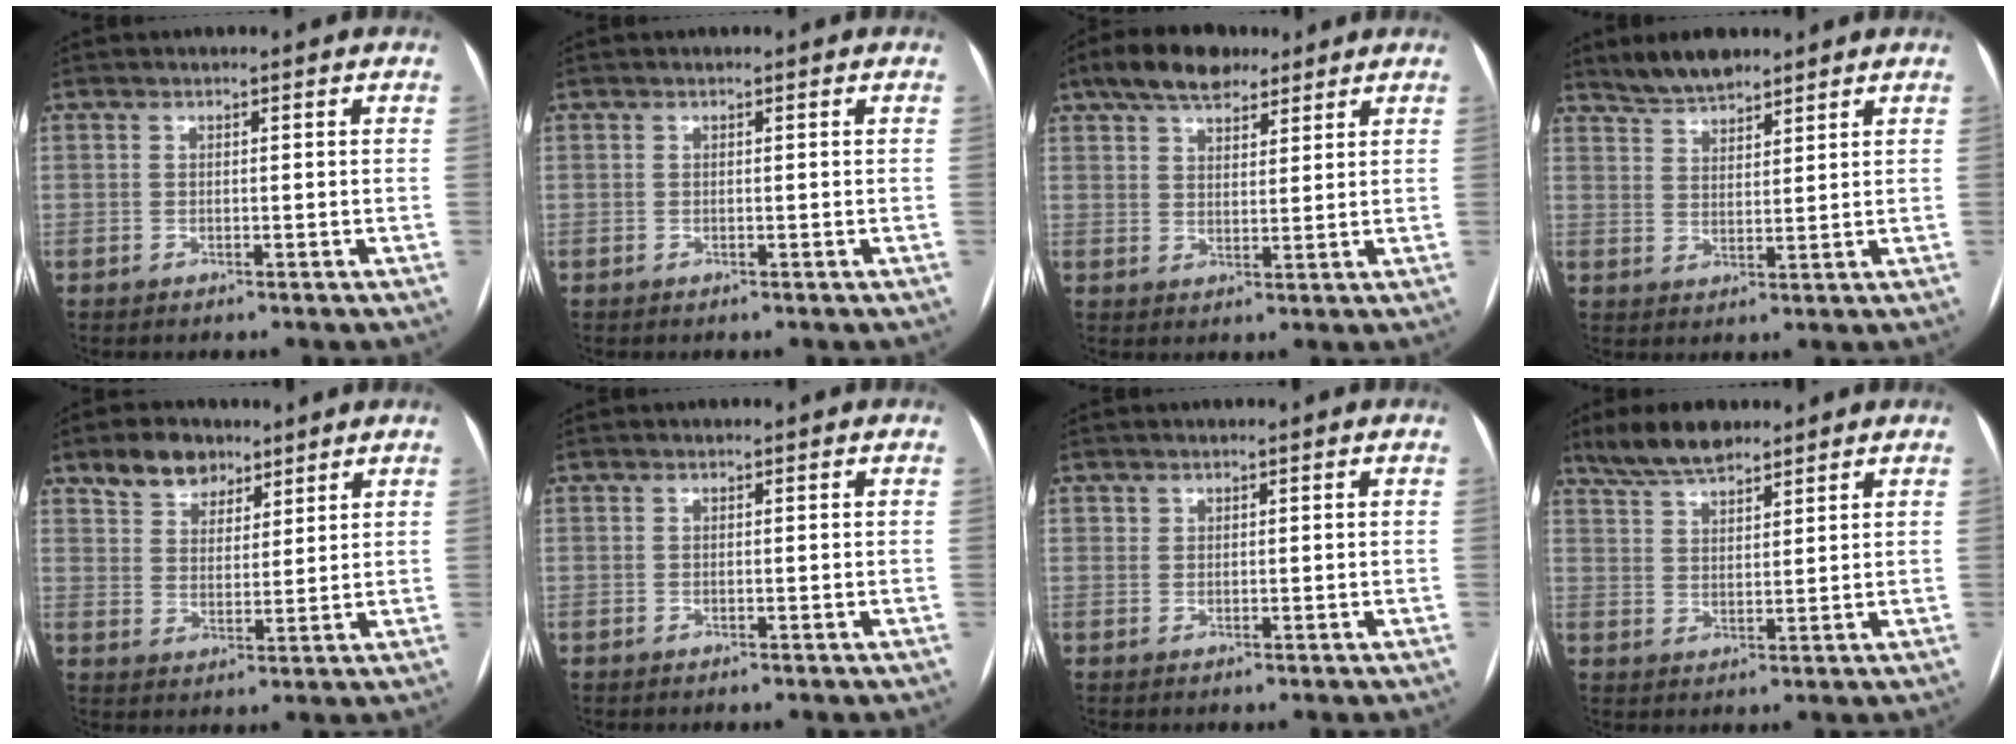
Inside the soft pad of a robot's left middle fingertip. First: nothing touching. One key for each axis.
{"total": 0.0}
{"total": 8.6, "fx": 6.2, "fy": 3.8, "fz": 4.6, "tx": -0.082, "ty": 0.021, "tz": 0.107}
{"total": 5.4, "fx": 4.9, "fy": 1.4, "fz": 1.9, "tx": -0.044, "ty": 0.009, "tz": 0.095}
{"total": 6.8, "fx": 4.9, "fy": 4.1, "fz": 2.3, "tx": -0.041, "ty": 0.013, "tz": 0.092}
{"total": 0.0}
{"total": 0.6, "fx": 0.4, "fy": 0.5, "fz": 0.0, "tx": 0.005, "ty": 0.001, "tz": 0.006}
{"total": 7.1, "fx": 5.9, "fy": 2.0, "fz": 3.4, "tx": -0.069, "ty": 0.013, "tz": 0.112}